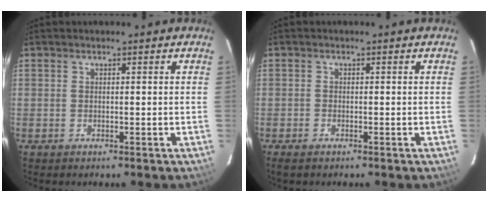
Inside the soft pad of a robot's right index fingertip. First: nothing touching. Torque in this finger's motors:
{"motor_torque": [0.28, -0.05, 0.09, 0.01]}